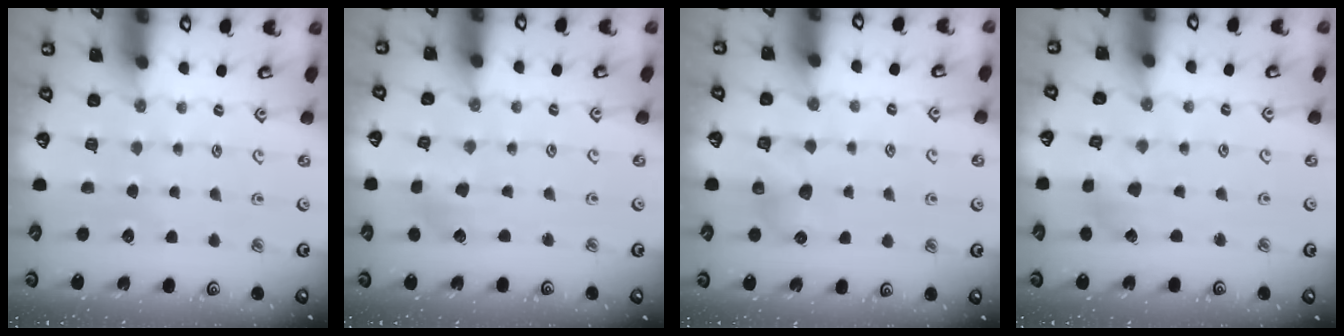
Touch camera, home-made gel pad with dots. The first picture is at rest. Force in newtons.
{"total": 2.4, "press": 2.4, "slide": 0.2}
{"total": 6.5, "press": 6.5, "slide": 0.3}
{"total": 2.8, "press": 2.8, "slide": 0.3}